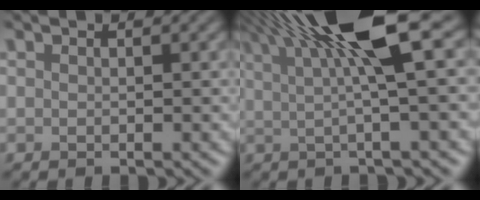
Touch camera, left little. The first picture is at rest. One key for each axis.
{"total": 8.6, "fx": 3.3, "fy": 1.3, "fz": 7.8, "tx": -0.109, "ty": 0.014, "tz": 0.067}